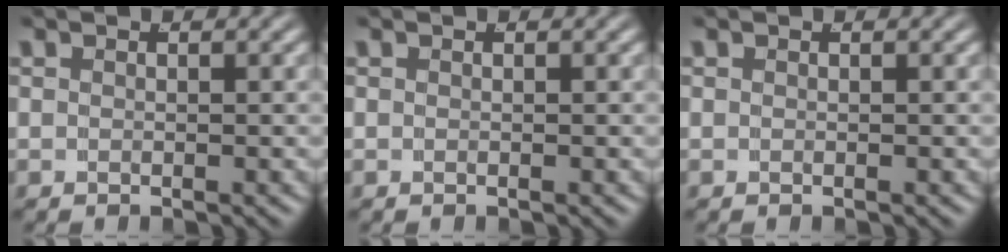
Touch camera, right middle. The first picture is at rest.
{"total": 0.0}
{"total": 0.0}